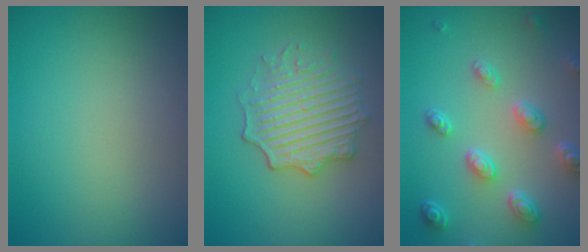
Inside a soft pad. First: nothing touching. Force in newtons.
{"total": 4.5, "press": 3.9, "slide": 2.3}
{"total": 4.7, "press": 3.7, "slide": 2.9}